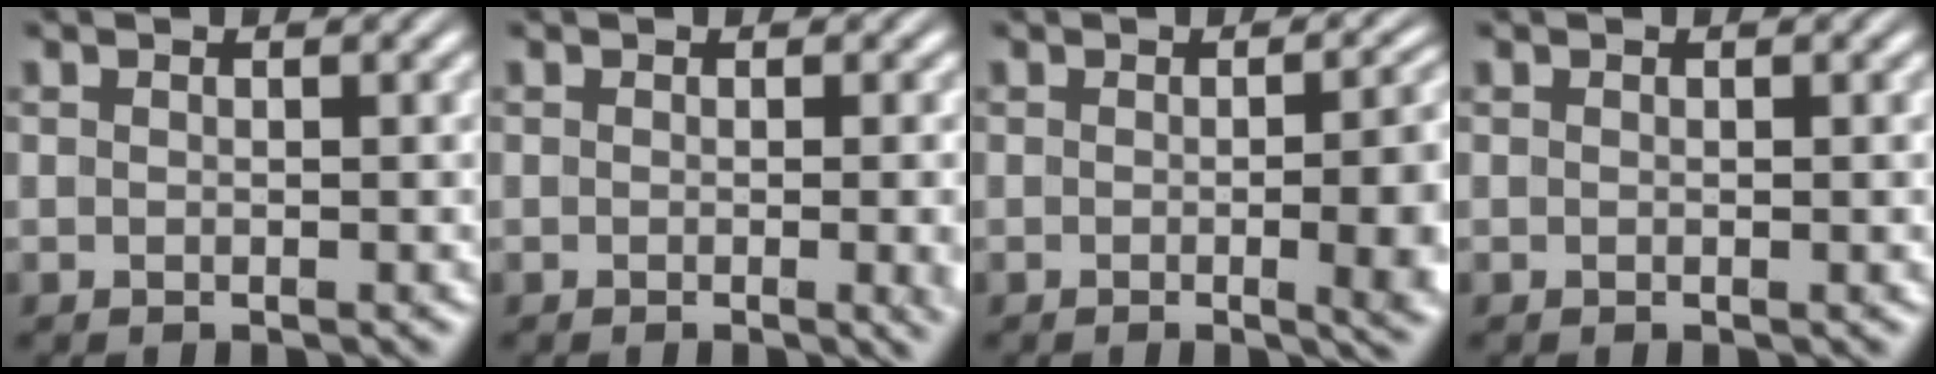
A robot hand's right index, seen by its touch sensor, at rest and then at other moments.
{"total": 1.8, "force": [-0.2, 0.1, 1.8], "torque": [-0.018, 0.002, -0.008]}
{"total": 5.4, "force": [-1.1, 1.3, 5.1], "torque": [-0.048, 0.003, -0.022]}
{"total": 0.0}